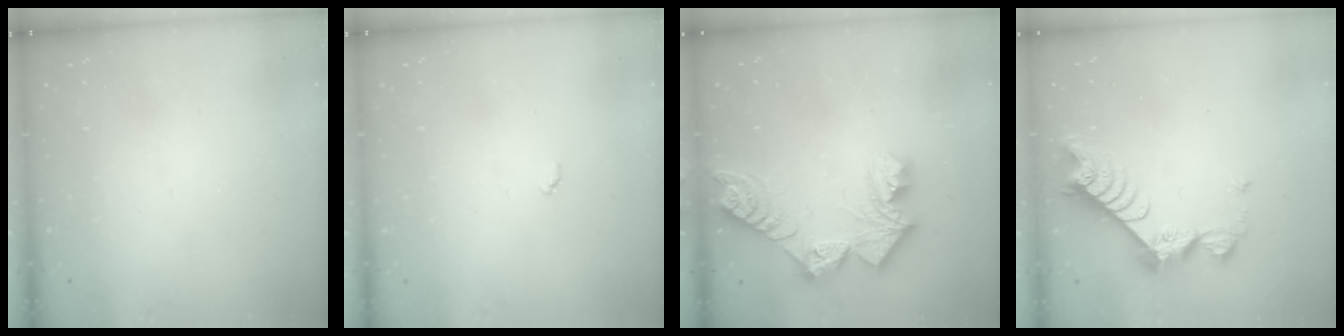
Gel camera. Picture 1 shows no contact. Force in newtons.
{"total": 3.1, "press": 3.1, "slide": 0.4}
{"total": 13.7, "press": 13.6, "slide": 1.2}
{"total": 8.8, "press": 8.7, "slide": 0.9}